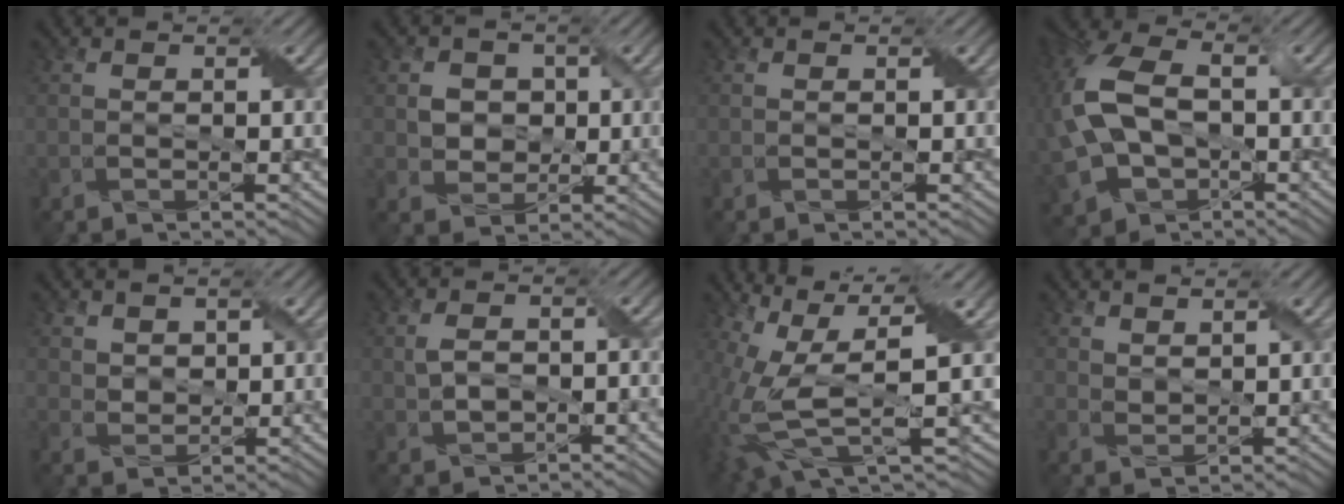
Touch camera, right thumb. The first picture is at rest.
{"total": 3.3, "force": [0.5, 3.2, 0.9], "torque": [-0.026, -0.002, 0.005]}
{"total": 0.0}
{"total": 14.0, "force": [-0.5, 9.3, 10.5], "torque": [-0.276, -0.012, -0.008]}
{"total": 2.0, "force": [1.4, 1.5, 0.3], "torque": [-0.011, -0.003, 0.029]}
{"total": 2.8, "force": [-0.3, 1.9, 2.1], "torque": [-0.046, 0.003, -0.003]}
{"total": 12.7, "force": [-0.6, 4.5, 11.8], "torque": [-0.280, -0.014, 0.010]}
{"total": 1.5, "force": [1.4, 0.5, 0.2], "torque": [-0.010, 0.000, 0.035]}